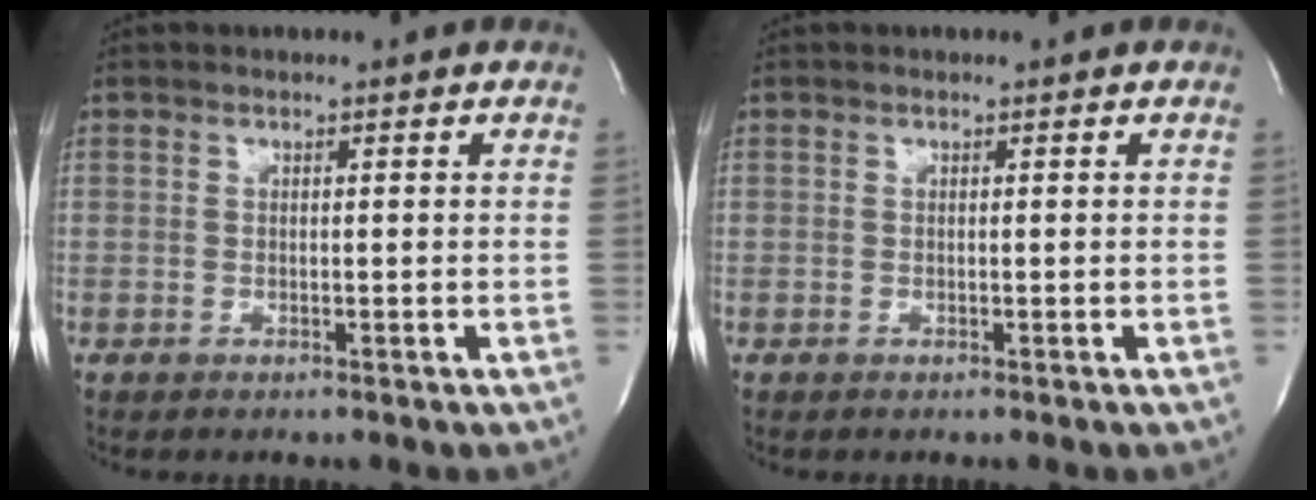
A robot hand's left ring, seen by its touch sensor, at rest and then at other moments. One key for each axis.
{"total": 0.0}